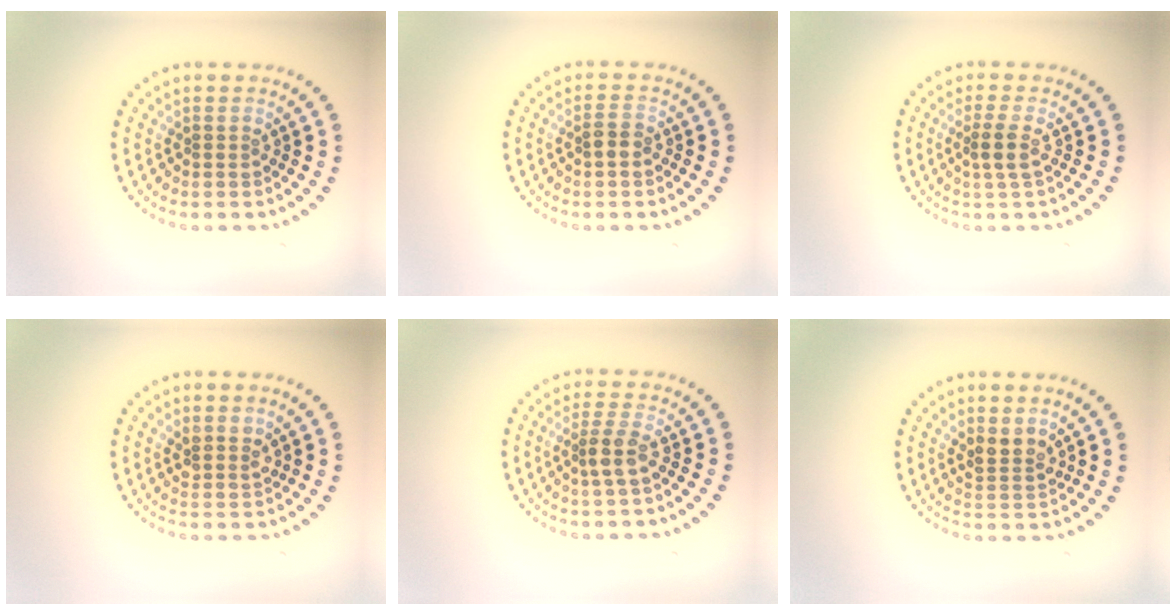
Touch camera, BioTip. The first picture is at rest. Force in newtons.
{"total": 1.3, "press": 1.2, "slide": 0.5}
{"total": 1.8, "press": 1.4, "slide": 1.1}
{"total": 1.7, "press": 1.5, "slide": 0.8}
{"total": 2.2, "press": 1.7, "slide": 1.3}
{"total": 2.0, "press": 1.7, "slide": 1.1}